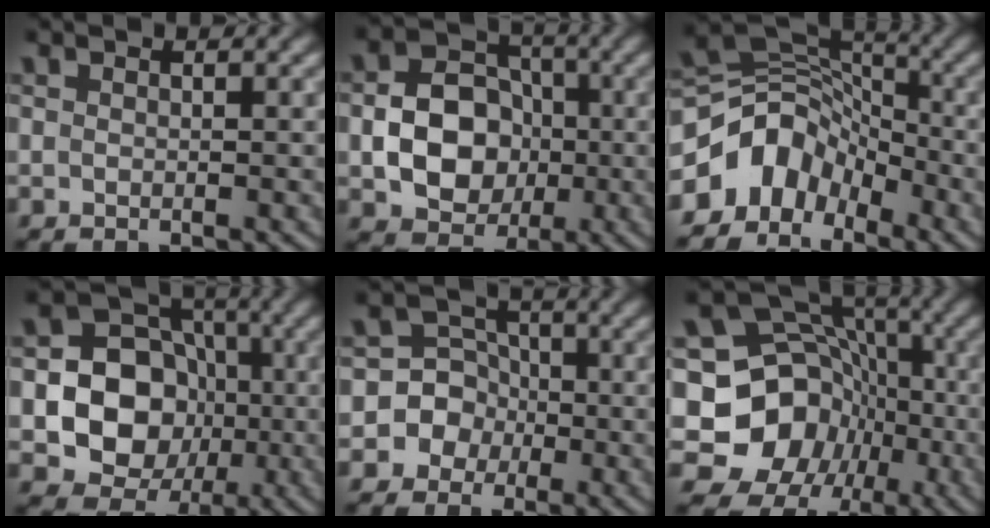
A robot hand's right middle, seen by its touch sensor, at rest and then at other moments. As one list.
[{"total": 7.0, "force": [-1.2, 5.6, 4.1], "torque": [-0.067, -0.002, -0.025]}, {"total": 6.9, "force": [-3.7, 4.9, 3.0], "torque": [-0.047, 0.012, -0.084]}, {"total": 10.3, "force": [-1.4, 9.1, 4.8], "torque": [-0.060, -0.005, -0.049]}, {"total": 7.1, "force": [-2.3, 6.7, 0.7], "torque": [0.002, 0.017, -0.069]}, {"total": 12.6, "force": [-4.0, 11.0, 4.9], "torque": [-0.096, 0.012, -0.098]}]